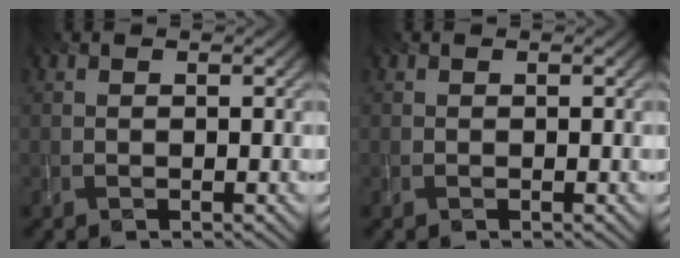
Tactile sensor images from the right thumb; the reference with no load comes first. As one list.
[{"total": 0.0}]